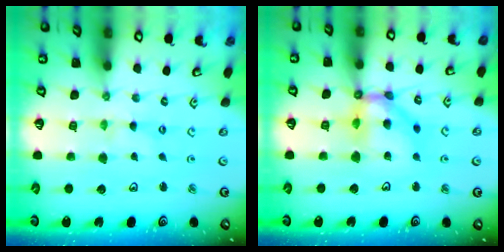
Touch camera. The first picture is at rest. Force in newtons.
{"total": 13.6, "press": 13.5, "slide": 1.8}